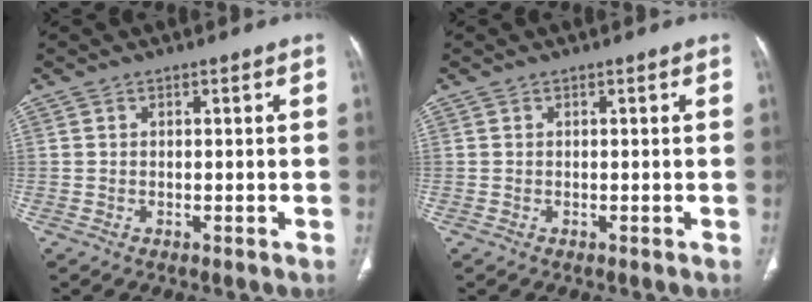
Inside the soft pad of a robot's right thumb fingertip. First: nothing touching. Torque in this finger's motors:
{"motor_torque": [-0.26, 0.13, -0.25, -0.28, 0.00]}